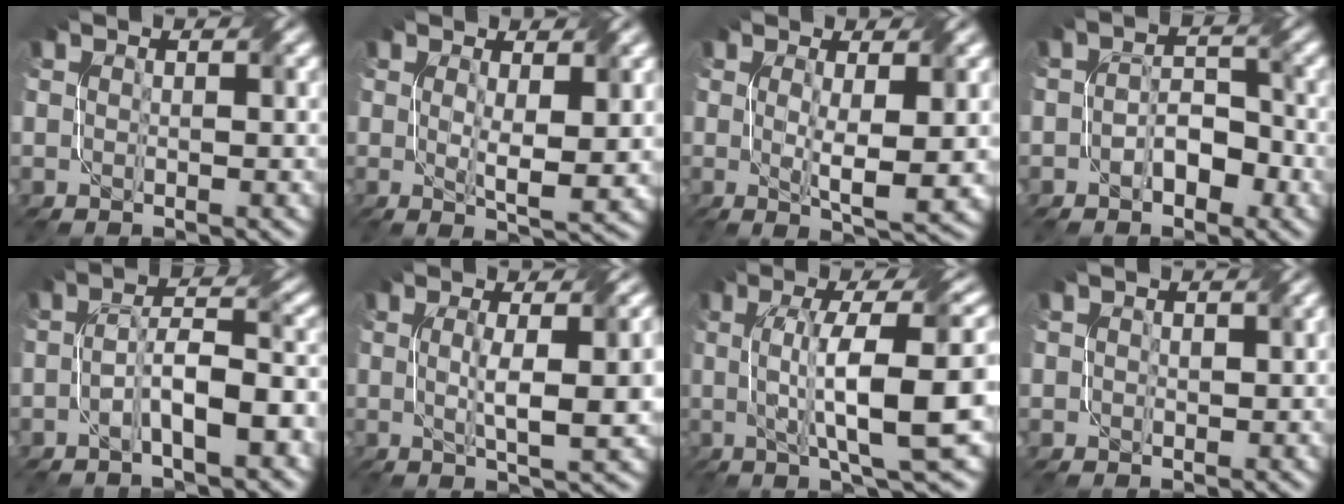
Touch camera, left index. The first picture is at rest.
{"total": 3.5, "force": [0.7, 0.8, 3.4], "torque": [-0.062, -0.011, 0.016]}
{"total": 3.8, "force": [0.3, 0.6, 3.8], "torque": [-0.068, -0.011, 0.009]}
{"total": 2.9, "force": [-1.4, 1.8, 1.8], "torque": [-0.027, 0.007, -0.023]}
{"total": 5.7, "force": [-2.5, 1.4, 4.9], "torque": [-0.086, 0.016, -0.046]}
{"total": 5.4, "force": [0.0, 1.0, 5.2], "torque": [-0.078, 0.004, 0.000]}
{"total": 10.5, "force": [0.3, 2.3, 10.3], "torque": [-0.146, 0.012, 0.006]}
{"total": 0.9, "force": [0.2, 0.8, 0.5], "torque": [-0.005, 0.000, 0.002]}